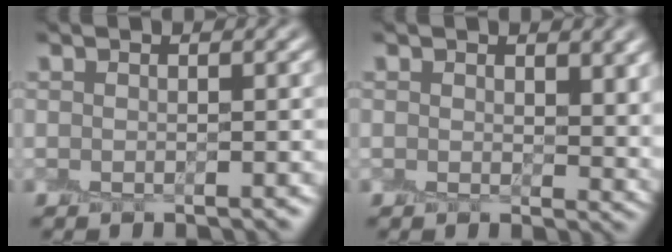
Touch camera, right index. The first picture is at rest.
{"total": 3.6, "force": [1.3, 2.2, 2.5], "torque": [-0.035, -0.010, 0.023]}